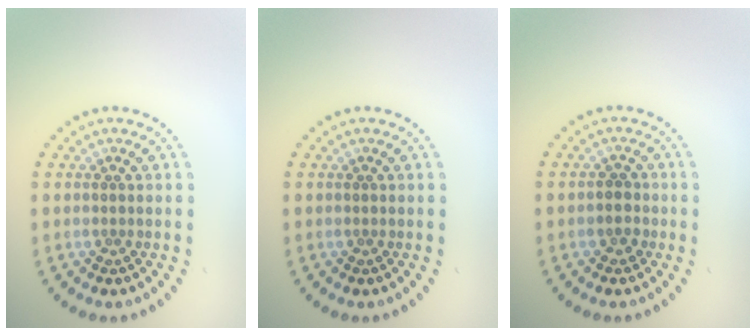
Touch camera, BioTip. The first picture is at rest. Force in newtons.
{"total": 0.0}
{"total": 1.6, "press": 1.4, "slide": 0.8}